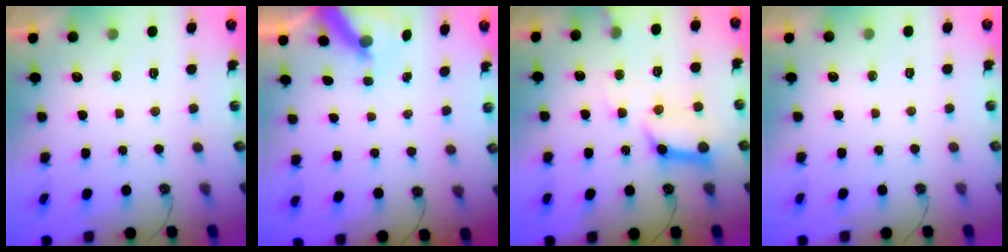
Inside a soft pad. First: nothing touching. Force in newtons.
{"total": 6.1, "press": 6.0, "slide": 0.5}
{"total": 12.7, "press": 12.6, "slide": 1.5}
{"total": 0.0}